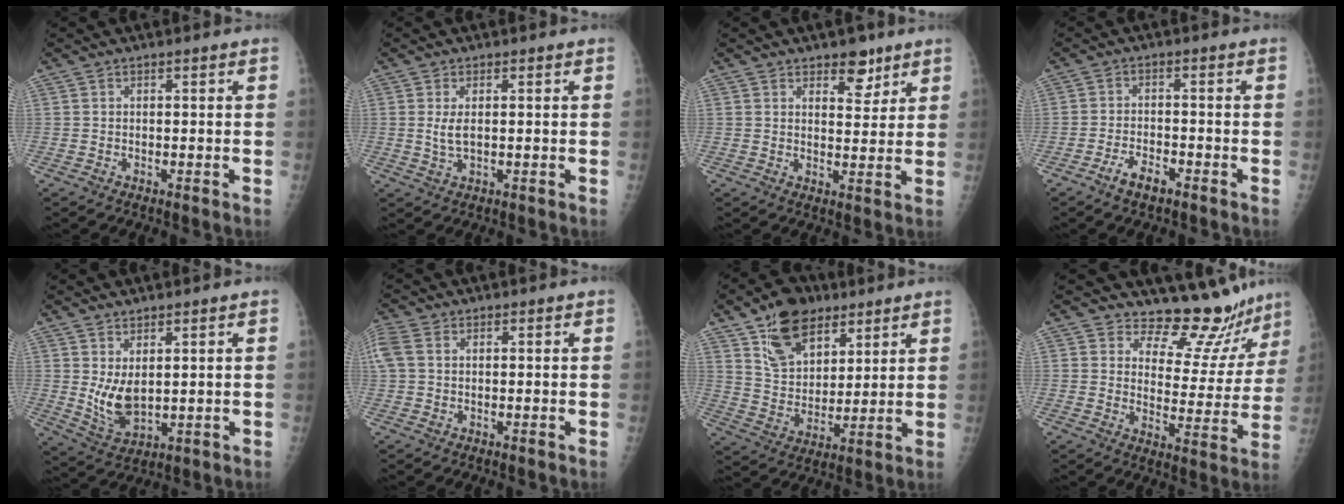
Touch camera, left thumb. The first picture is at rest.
{"total": 3.2, "force": [0.3, 1.4, 2.9], "torque": [-0.062, -0.007, 0.009]}
{"total": 5.3, "force": [3.6, 2.8, 2.7], "torque": [-0.010, -0.022, 0.051]}
{"total": 3.9, "force": [-2.8, 1.5, 2.4], "torque": [-0.050, 0.016, -0.050]}
{"total": 6.6, "force": [1.4, 3.5, 5.5], "torque": [-0.096, -0.022, 0.043]}
{"total": 5.3, "force": [1.4, 3.5, 3.7], "torque": [-0.115, 0.017, 0.032]}
{"total": 14.2, "force": [8.4, 8.8, 7.5], "torque": [-0.093, -0.036, 0.152]}
{"total": 11.9, "force": [11.3, 3.3, 1.5], "torque": [0.023, -0.110, 0.144]}